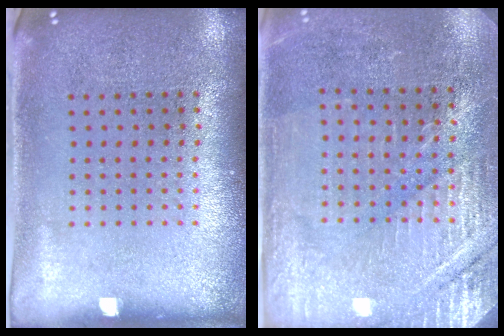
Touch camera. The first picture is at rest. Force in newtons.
{"total": 2.9, "press": 2.9, "slide": 0.2}